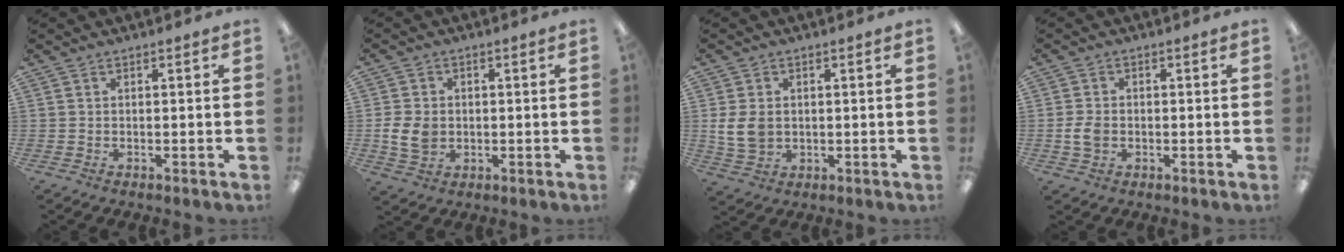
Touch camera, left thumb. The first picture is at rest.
{"total": 6.4, "force": [-0.4, 5.1, 3.9], "torque": [-0.082, 0.002, -0.008]}
{"total": 6.7, "force": [0.3, 5.3, 4.2], "torque": [-0.105, 0.004, 0.007]}
{"total": 4.0, "force": [-0.7, 3.0, 2.6], "torque": [-0.057, 0.002, -0.015]}